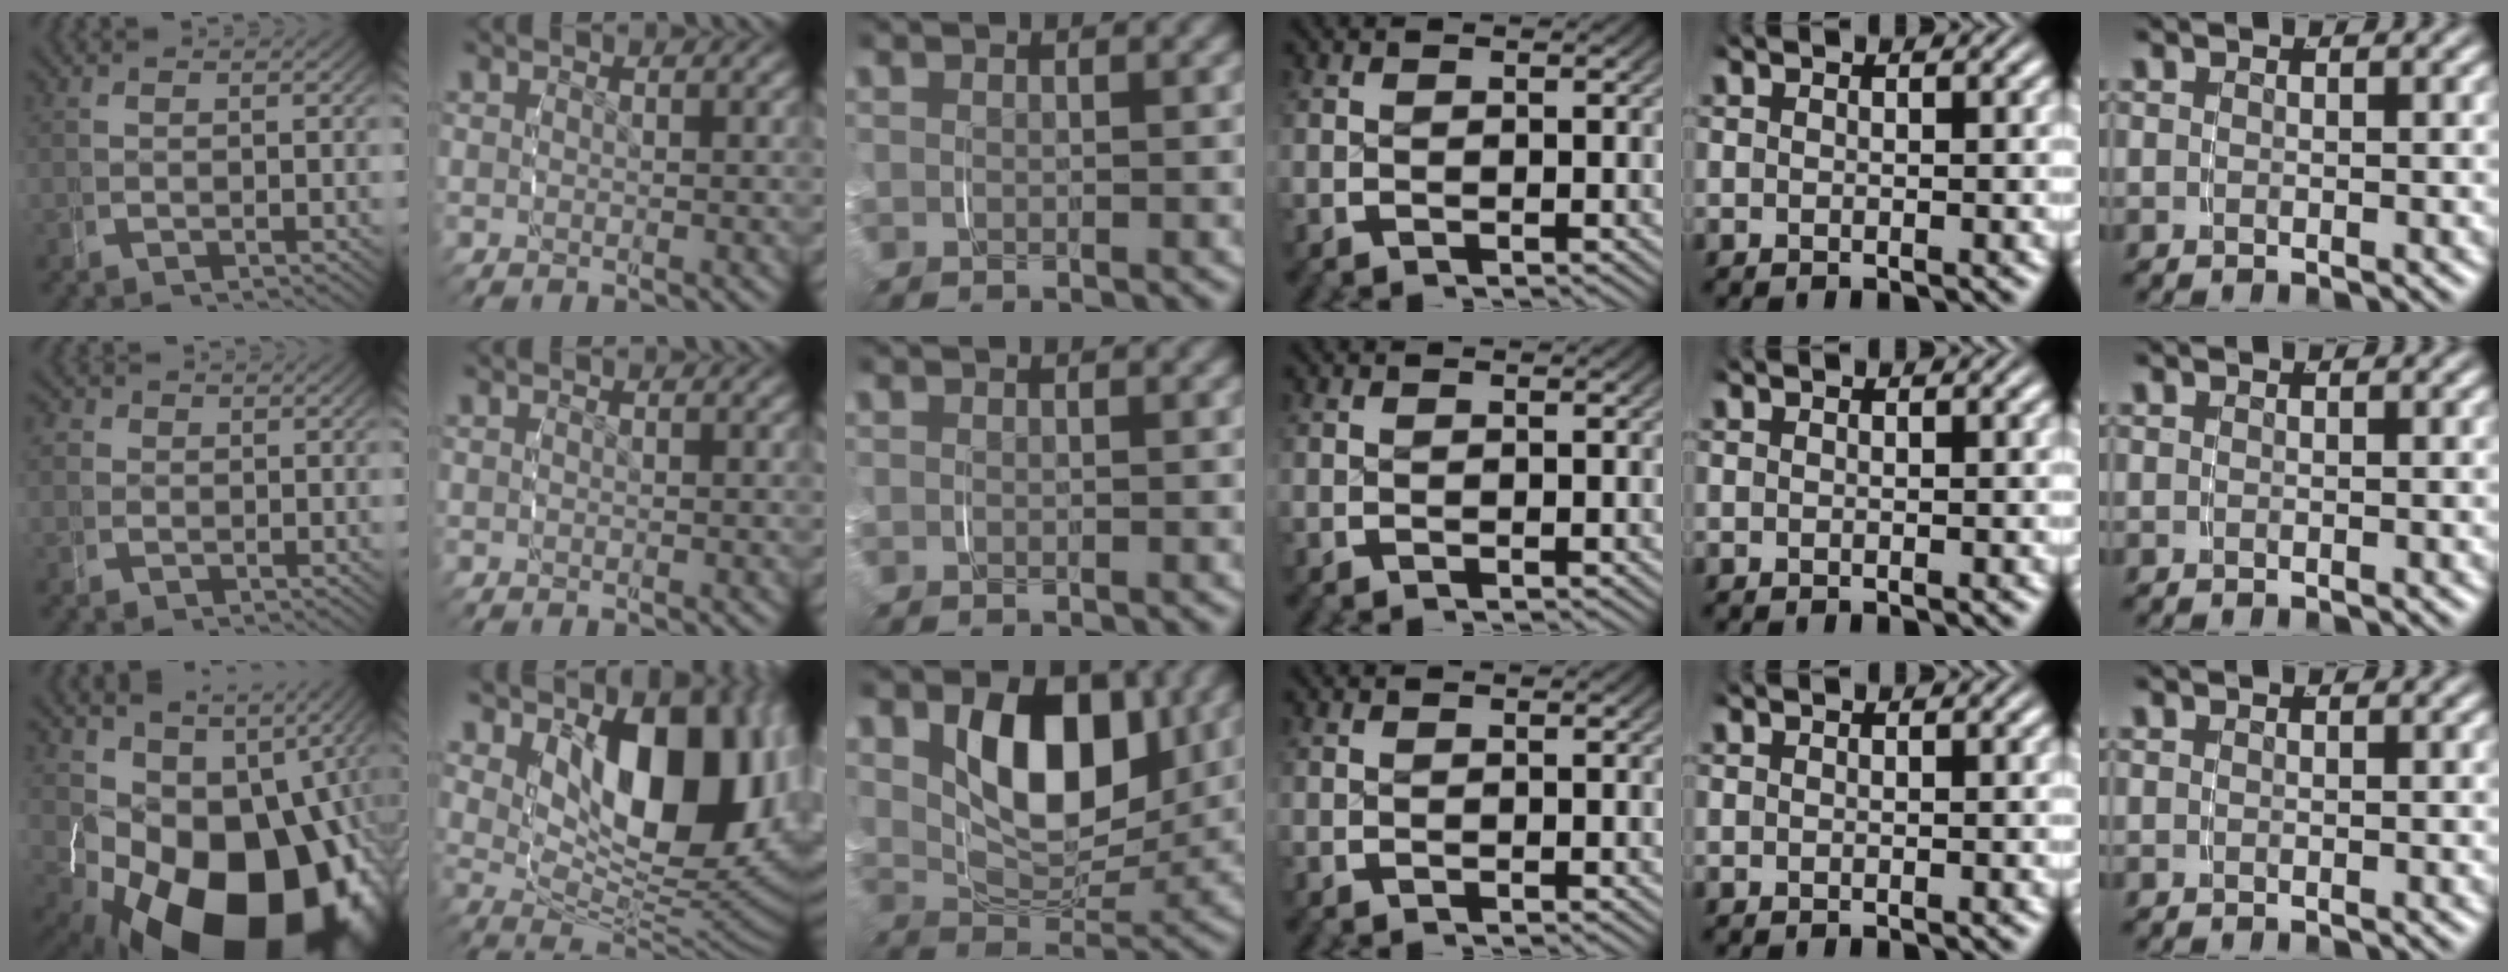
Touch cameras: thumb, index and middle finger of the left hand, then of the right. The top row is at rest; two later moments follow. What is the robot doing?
{"motion": "grasp_and_lifting", "object": "plastic wrap"}